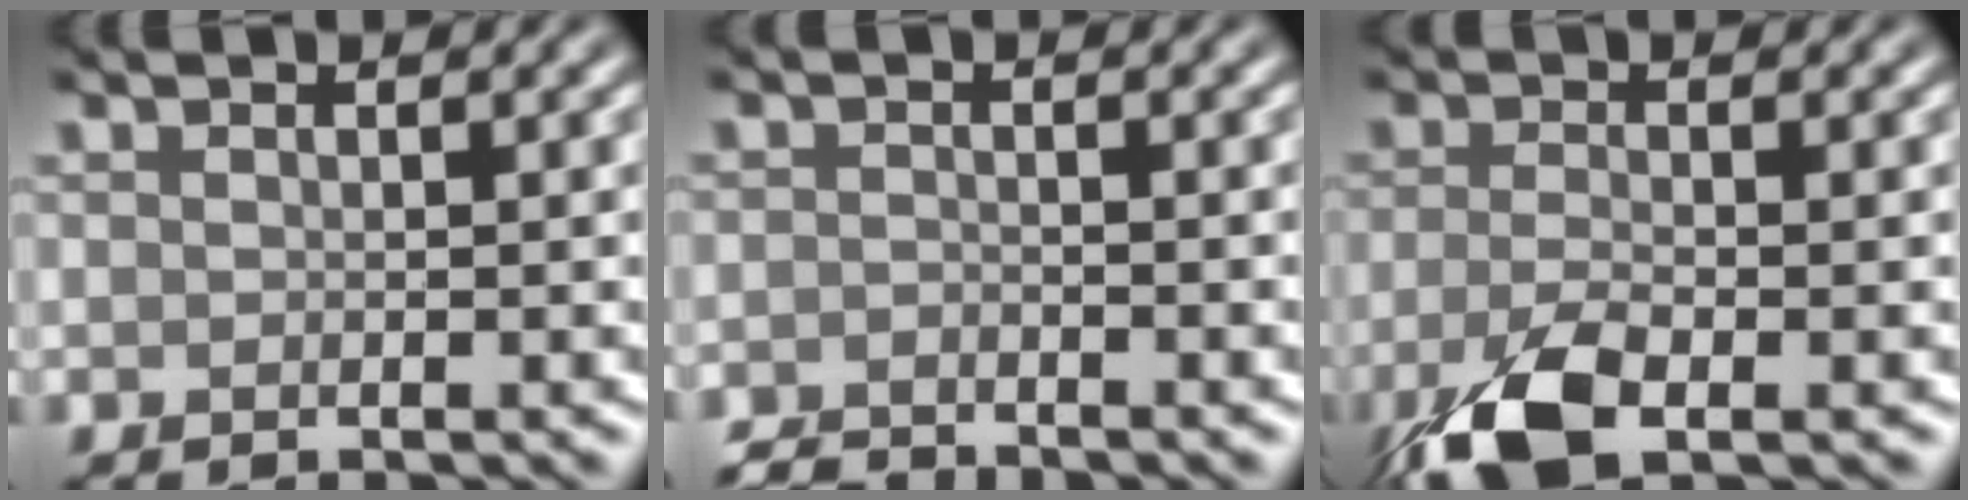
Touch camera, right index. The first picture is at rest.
{"total": 2.2, "force": [-2.2, 0.2, 0.3], "torque": [-0.004, -0.005, -0.047]}
{"total": 5.6, "force": [-2.8, 2.1, 4.4], "torque": [-0.099, -0.013, -0.063]}